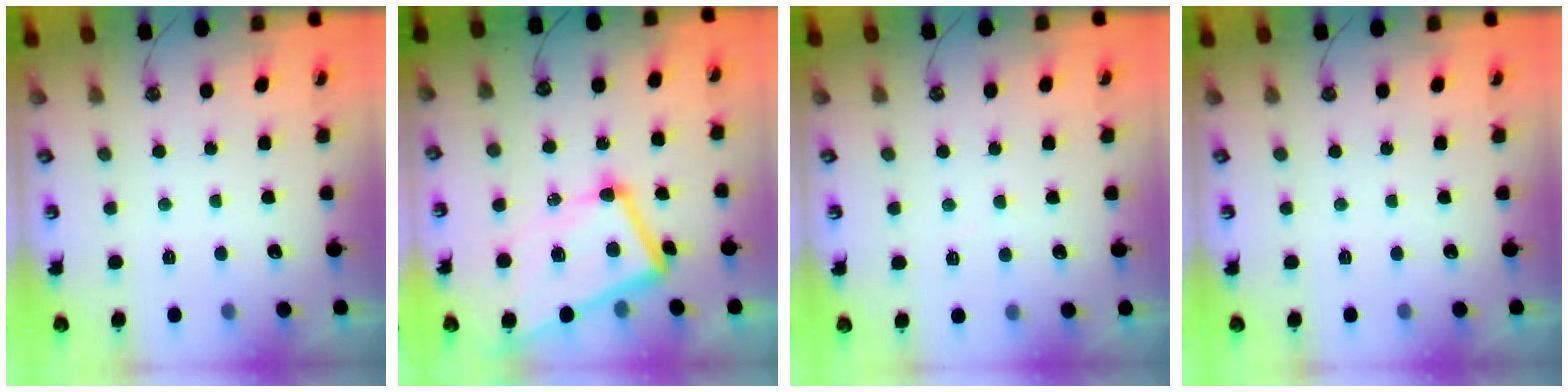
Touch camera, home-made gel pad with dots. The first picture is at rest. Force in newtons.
{"total": 9.5, "press": 9.4, "slide": 1.5}
{"total": 2.5, "press": 2.5, "slide": 0.2}
{"total": 0.0}